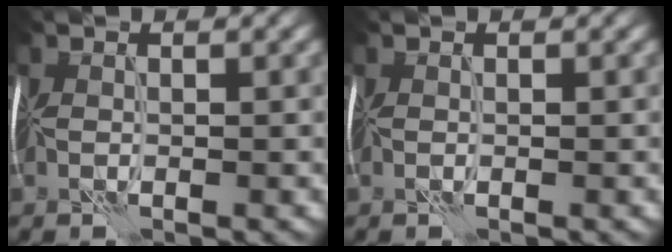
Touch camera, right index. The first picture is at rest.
{"total": 0.0}